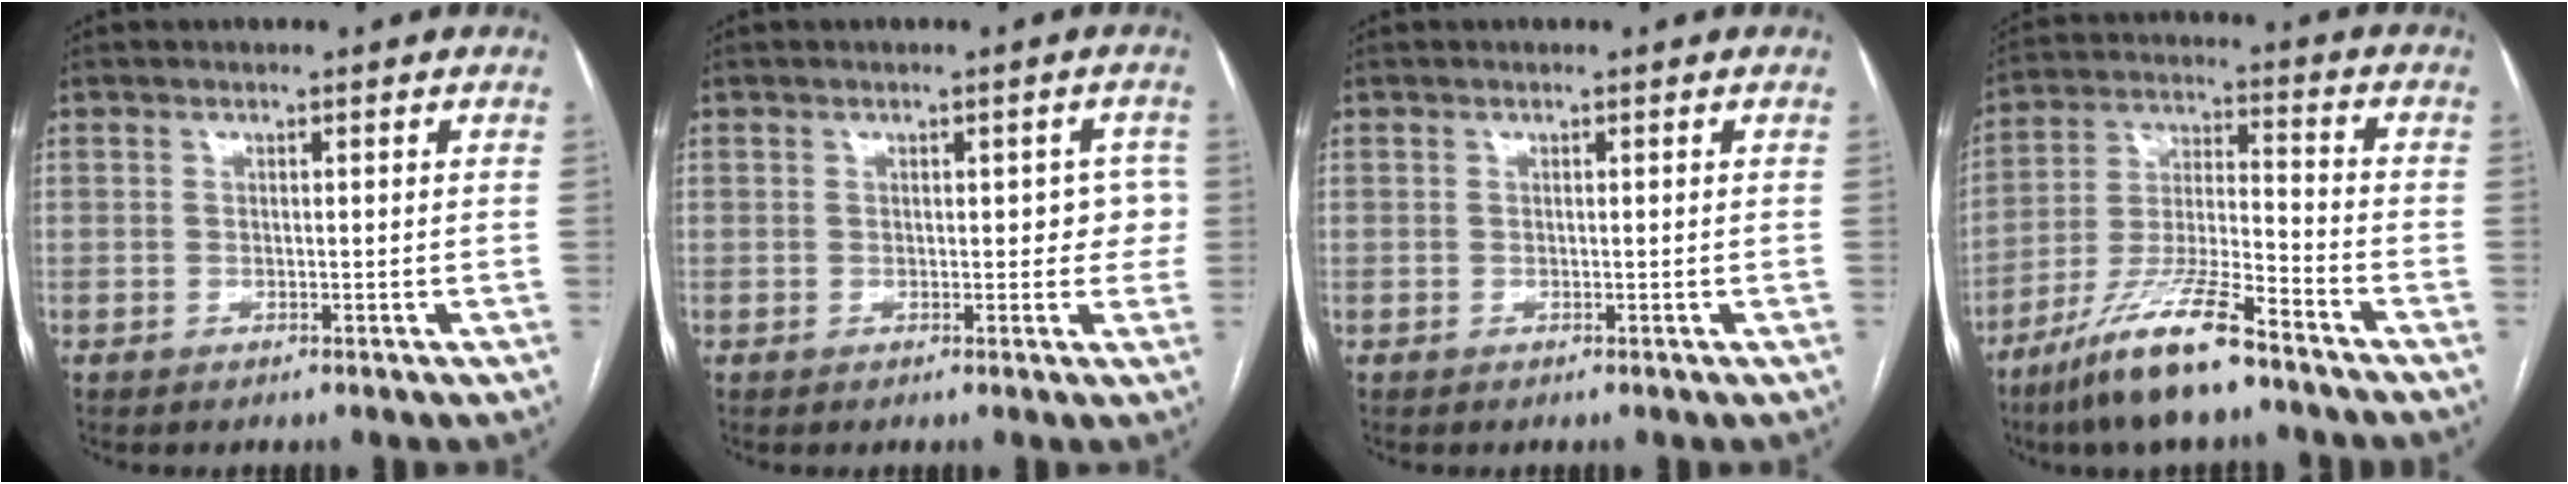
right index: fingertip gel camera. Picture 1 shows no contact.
{"total": 3.5, "force": [0.3, 2.1, 2.8], "torque": [-0.019, 0.021, 0.004]}
{"total": 0.0}
{"total": 13.5, "force": [-9.5, 1.8, 9.4], "torque": [-0.191, -0.017, -0.176]}